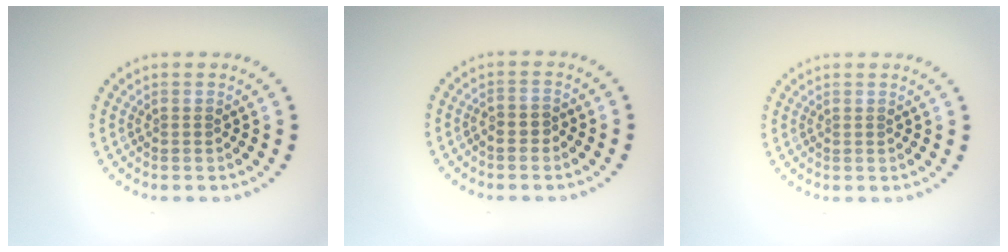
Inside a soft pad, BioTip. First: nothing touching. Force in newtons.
{"total": 1.1, "press": 1.0, "slide": 0.5}
{"total": 0.0}